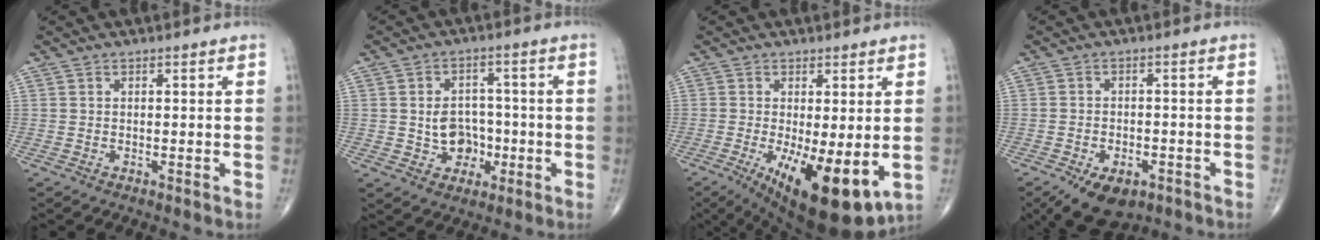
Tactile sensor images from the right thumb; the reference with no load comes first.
{"total": 7.2, "force": [-1.3, 6.1, 3.7], "torque": [-0.020, 0.019, -0.016]}
{"total": 14.6, "force": [-3.6, 5.1, 13.2], "torque": [-0.193, -0.030, -0.037]}
{"total": 9.3, "force": [-5.5, 5.2, 5.4], "torque": [-0.074, 0.014, -0.079]}